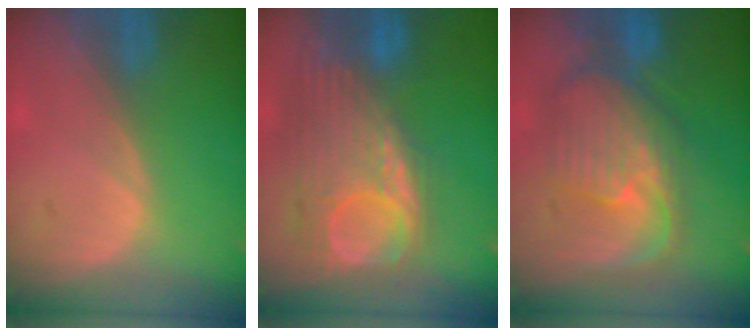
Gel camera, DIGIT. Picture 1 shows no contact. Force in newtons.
{"total": 12.2, "press": 10.4, "slide": 6.3}
{"total": 10.6, "press": 9.5, "slide": 4.7}